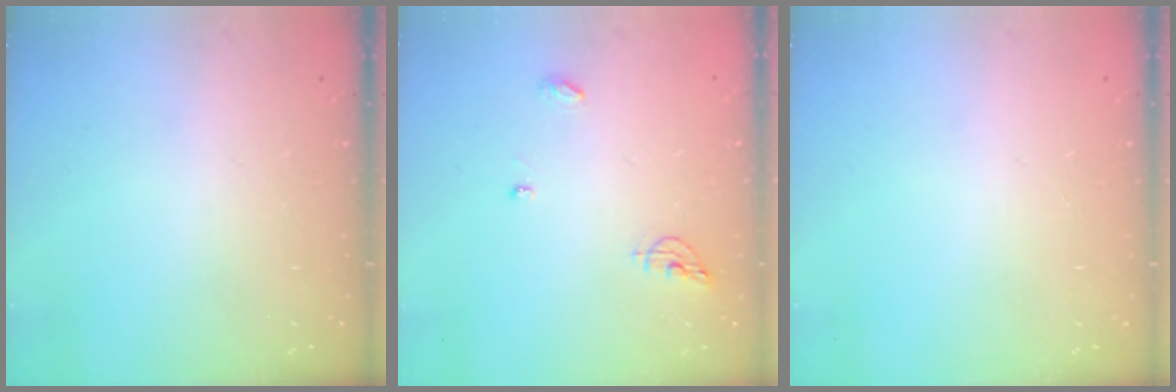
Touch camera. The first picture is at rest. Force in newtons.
{"total": 6.0, "press": 6.0, "slide": 0.4}
{"total": 0.0}